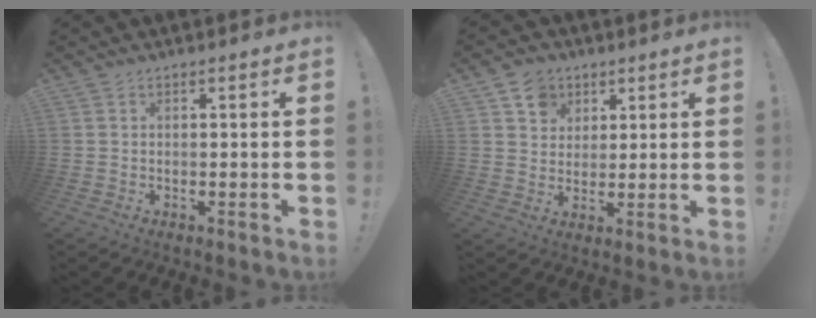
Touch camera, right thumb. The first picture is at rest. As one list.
[{"total": 7.8, "force": [3.8, 6.5, 2.0], "torque": [-0.032, -0.018, 0.075]}]